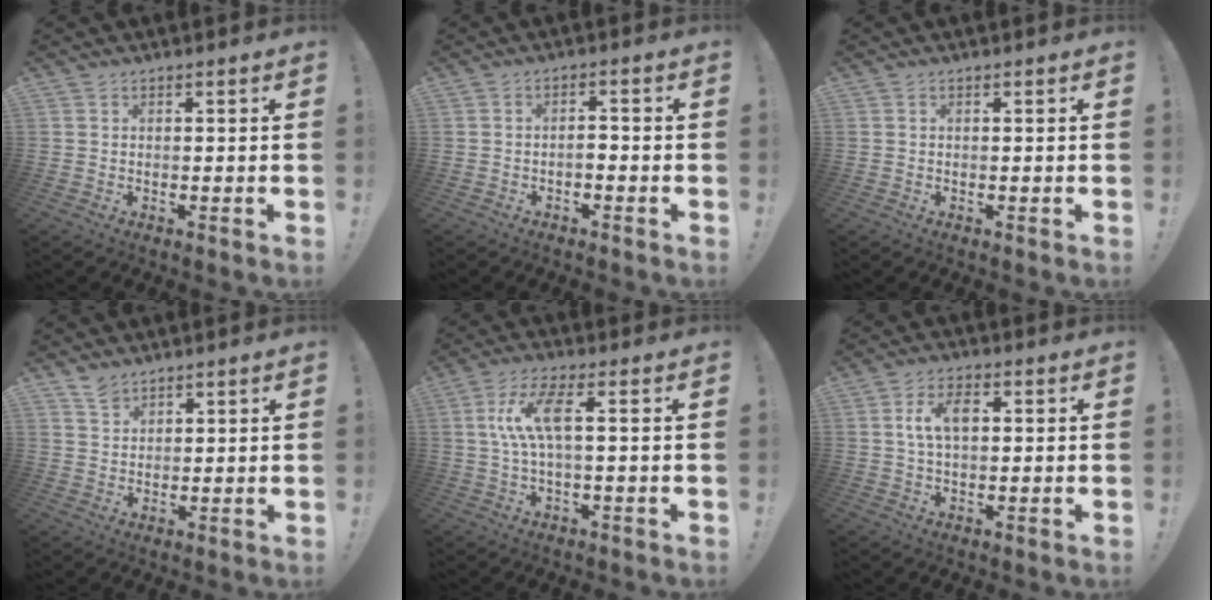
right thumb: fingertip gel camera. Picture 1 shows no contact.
{"total": 2.4, "force": [-1.5, 0.7, 1.8], "torque": [-0.036, 0.007, -0.026]}
{"total": 0.0}
{"total": 4.3, "force": [3.6, 2.1, 0.9], "torque": [-0.008, -0.025, 0.065]}
{"total": 10.4, "force": [1.6, 2.8, 9.9], "torque": [-0.193, 0.002, 0.027]}
{"total": 7.2, "force": [1.3, 4.0, 5.8], "torque": [-0.101, 0.010, 0.022]}